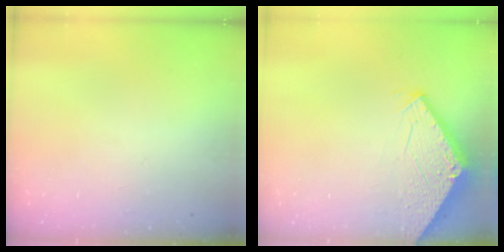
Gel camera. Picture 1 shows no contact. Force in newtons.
{"total": 2.9, "press": 2.9, "slide": 0.1}